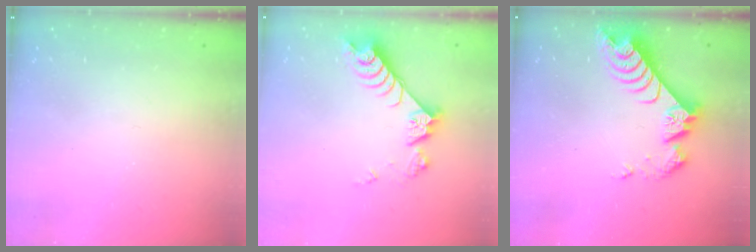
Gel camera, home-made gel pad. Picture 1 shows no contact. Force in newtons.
{"total": 8.0, "press": 8.0, "slide": 0.9}
{"total": 8.7, "press": 8.6, "slide": 1.0}